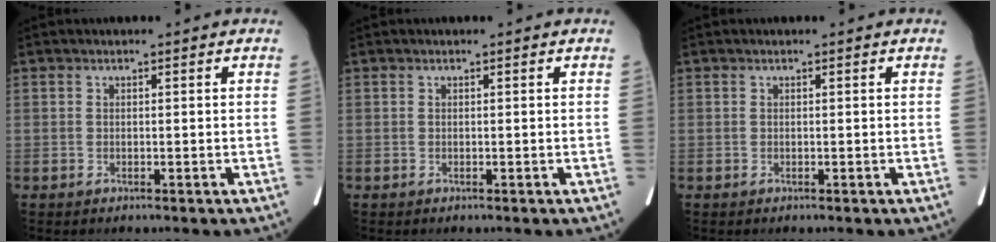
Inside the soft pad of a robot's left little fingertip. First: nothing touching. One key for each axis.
{"total": 0.0}
{"total": 0.0}